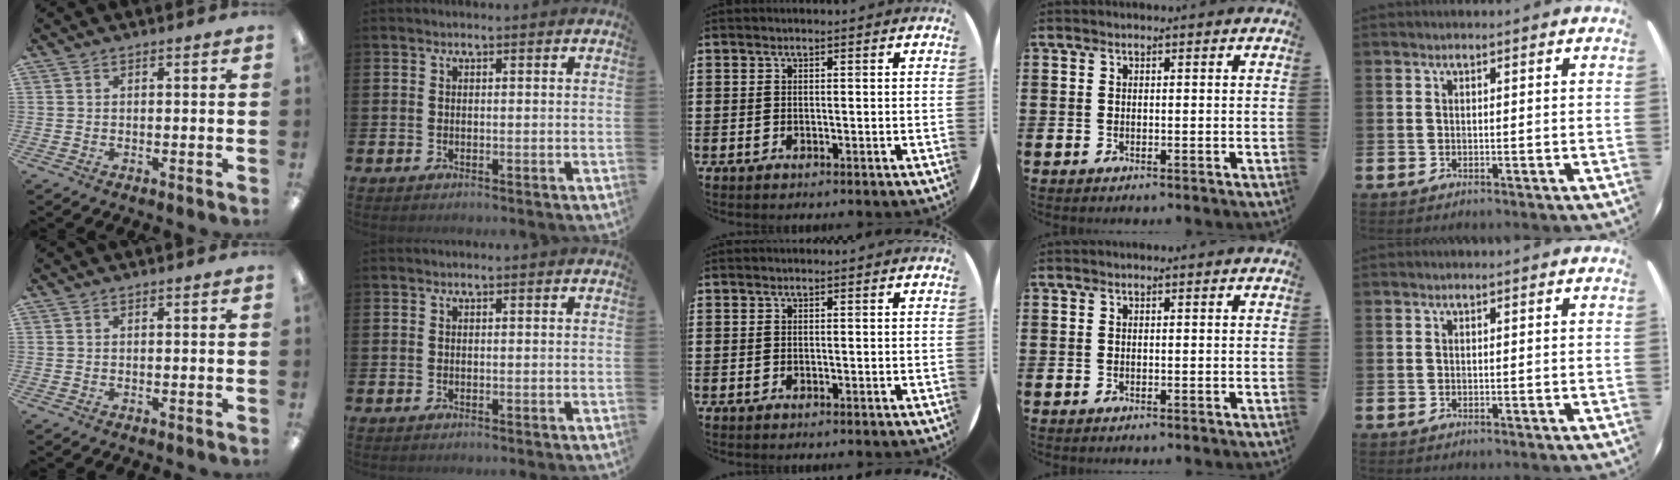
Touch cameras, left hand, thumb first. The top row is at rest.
{}